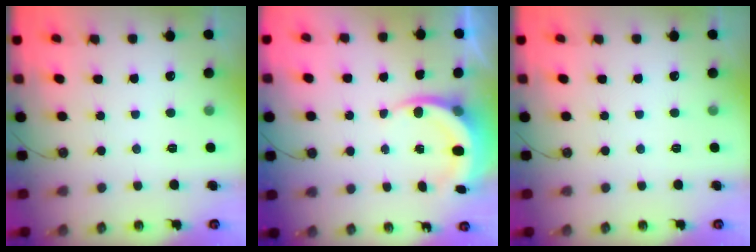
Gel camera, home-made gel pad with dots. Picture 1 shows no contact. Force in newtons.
{"total": 6.1, "press": 6.0, "slide": 1.1}
{"total": 0.0}